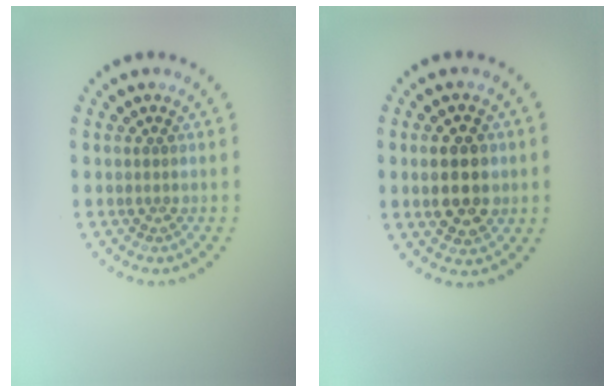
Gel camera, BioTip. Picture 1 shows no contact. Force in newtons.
{"total": 4.9, "press": 4.9, "slide": 0.4}